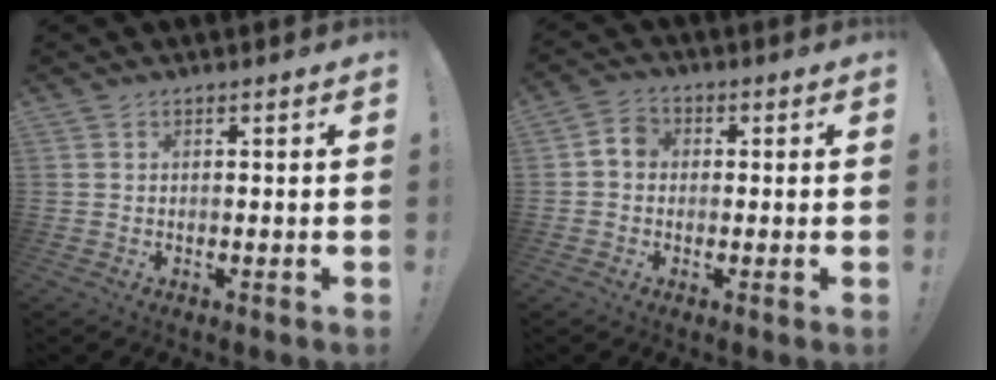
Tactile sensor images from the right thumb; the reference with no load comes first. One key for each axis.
{"total": 4.3, "fx": -0.3, "fy": 3.6, "fz": 2.3, "tx": -0.036, "ty": 0.013, "tz": -0.004}